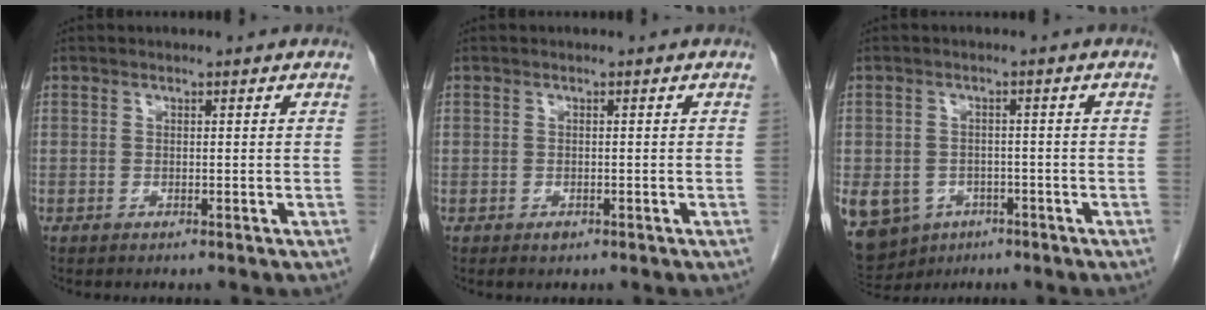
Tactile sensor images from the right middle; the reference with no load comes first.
{"total": 0.8, "force": [-0.4, 0.5, 0.4], "torque": [-0.007, 0.001, -0.004]}
{"total": 16.7, "force": [-7.8, 13.3, 6.3], "torque": [-0.194, -0.003, -0.099]}